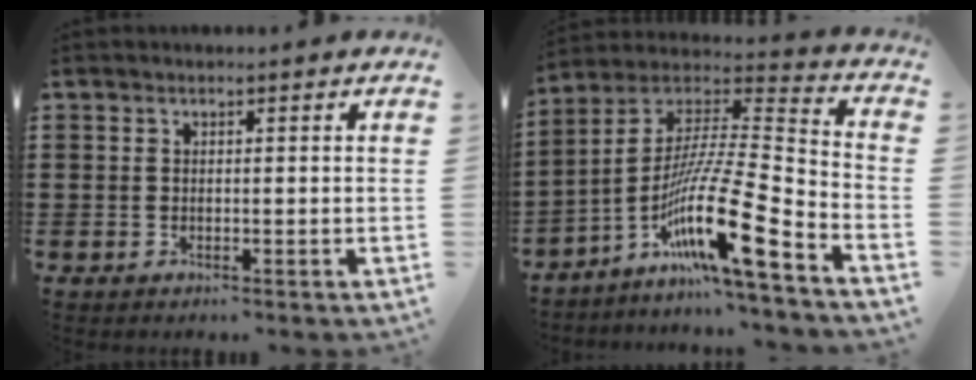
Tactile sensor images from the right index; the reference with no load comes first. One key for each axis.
{"total": 15.8, "fx": -8.9, "fy": 1.8, "fz": 12.9, "tx": -0.240, "ty": -0.009, "tz": -0.169}